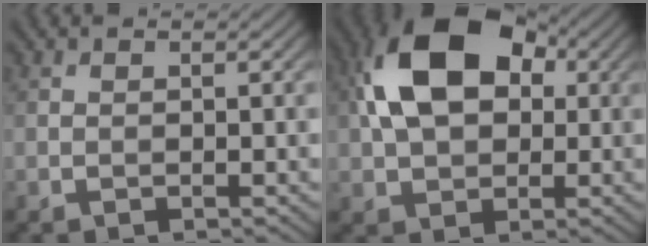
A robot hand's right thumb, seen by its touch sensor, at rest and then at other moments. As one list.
[{"total": 13.5, "force": [3.1, 8.8, 9.8], "torque": [-0.199, 0.023, 0.044]}]